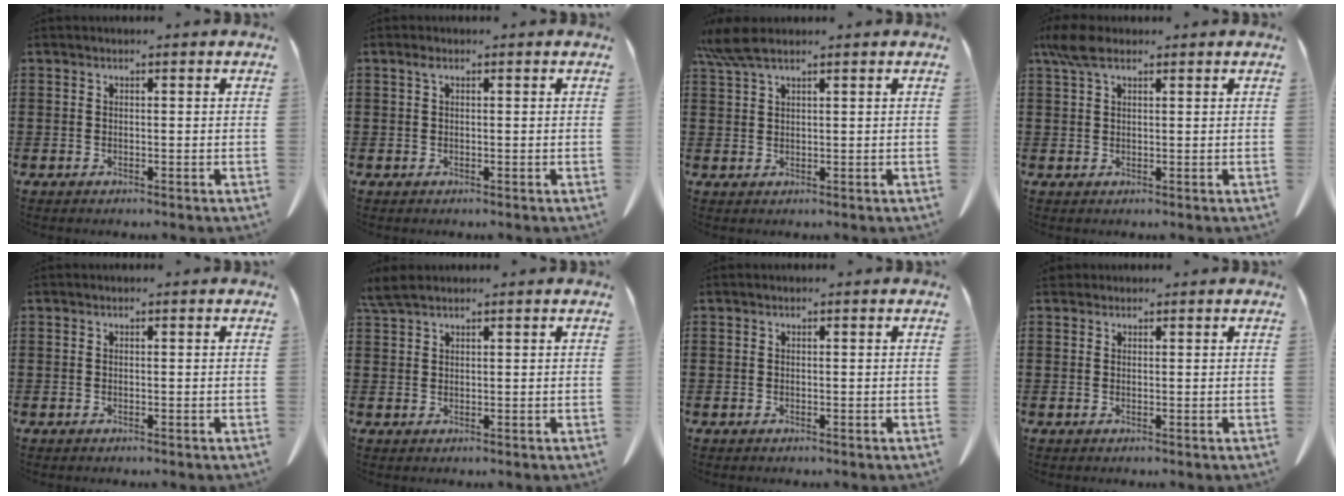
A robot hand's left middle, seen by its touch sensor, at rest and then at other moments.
{"total": 1.0, "force": [0.3, 0.5, 0.8], "torque": [-0.019, 0.004, 0.005]}
{"total": 4.4, "force": [3.0, 0.9, 3.1], "torque": [-0.076, -0.002, 0.053]}
{"total": 4.2, "force": [2.3, 1.8, 3.0], "torque": [-0.073, 0.004, 0.040]}
{"total": 0.0}
{"total": 2.7, "force": [2.1, 0.6, 1.6], "torque": [-0.038, 0.001, 0.040]}
{"total": 0.0}
{"total": 0.9, "force": [0.8, 0.4, 0.2], "torque": [-0.007, 0.002, 0.016]}